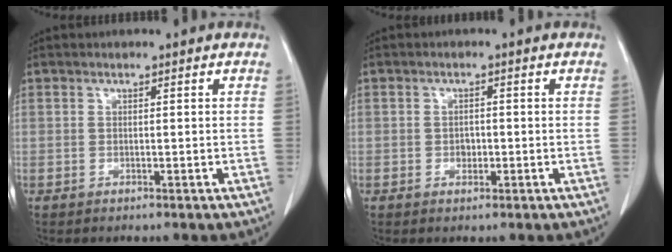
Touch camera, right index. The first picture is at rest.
{"total": 1.6, "force": [-0.5, 1.1, 1.0], "torque": [-0.013, 0.004, -0.006]}